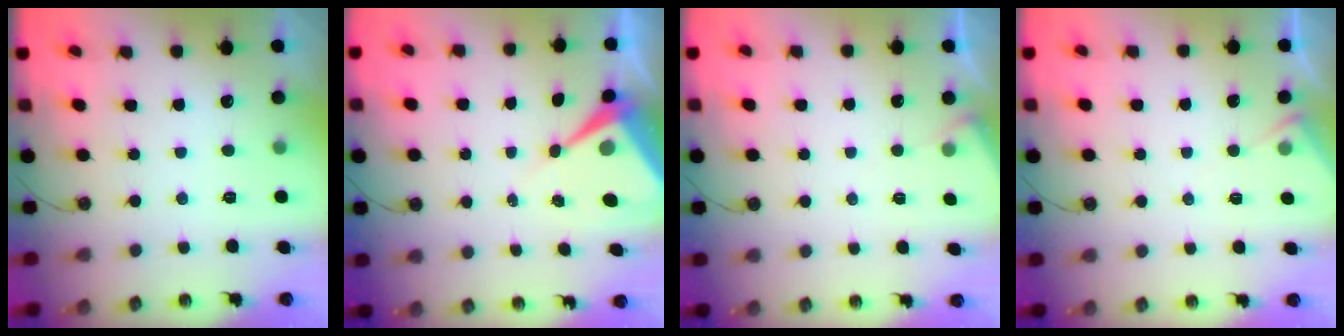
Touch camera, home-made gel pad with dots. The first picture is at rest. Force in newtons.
{"total": 8.0, "press": 8.0, "slide": 0.6}
{"total": 3.7, "press": 3.6, "slide": 0.5}
{"total": 4.4, "press": 4.4, "slide": 0.5}